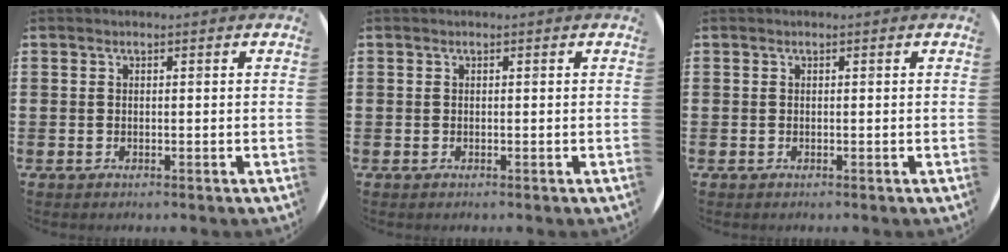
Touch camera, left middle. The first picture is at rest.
{"total": 0.0}
{"total": 0.0}